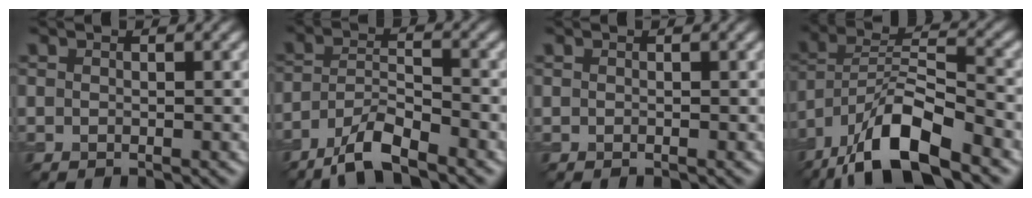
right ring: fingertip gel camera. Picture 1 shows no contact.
{"total": 5.4, "force": [-4.2, 1.2, 3.1], "torque": [-0.058, 0.002, -0.086]}
{"total": 0.0}
{"total": 11.5, "force": [-7.9, 3.5, 7.5], "torque": [-0.131, 0.015, -0.149]}